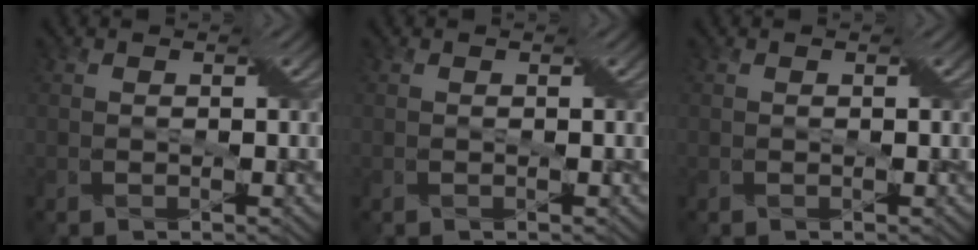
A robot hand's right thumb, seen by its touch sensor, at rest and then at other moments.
{"total": 0.0}
{"total": 0.0}